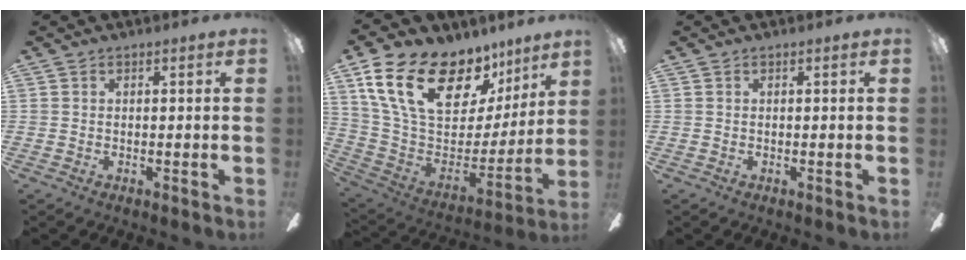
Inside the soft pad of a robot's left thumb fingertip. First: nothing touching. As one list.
[{"total": 24.3, "force": [14.8, 12.8, 14.3], "torque": [-0.256, -0.081, 0.275]}, {"total": 0.0}]